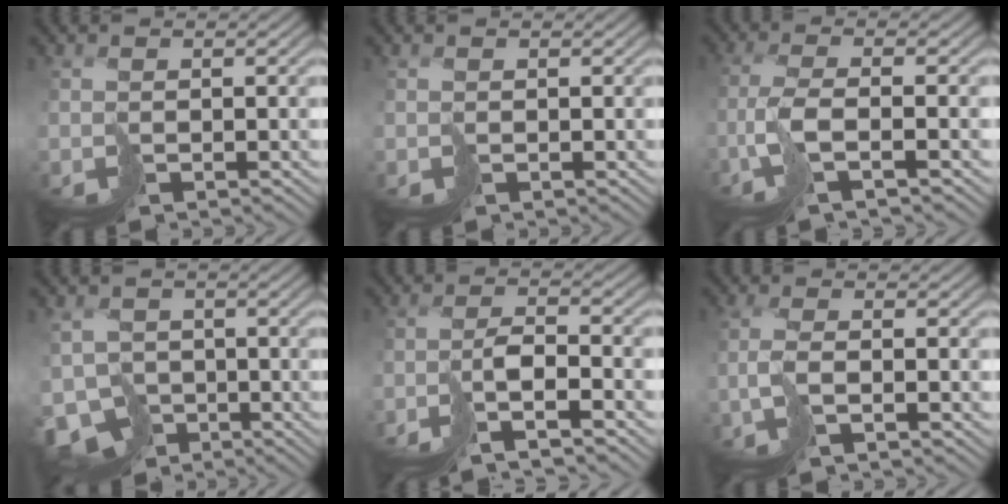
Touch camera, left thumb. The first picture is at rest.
{"total": 0.0}
{"total": 4.3, "force": [-1.3, 0.6, 4.1], "torque": [-0.072, 0.006, -0.043]}
{"total": 6.2, "force": [-2.8, 5.0, 2.4], "torque": [-0.047, -0.022, -0.054]}
{"total": 5.8, "force": [-3.9, 0.7, 4.3], "torque": [-0.062, 0.008, -0.076]}
{"total": 1.9, "force": [-0.2, 0.2, 1.9], "torque": [-0.037, 0.003, -0.017]}